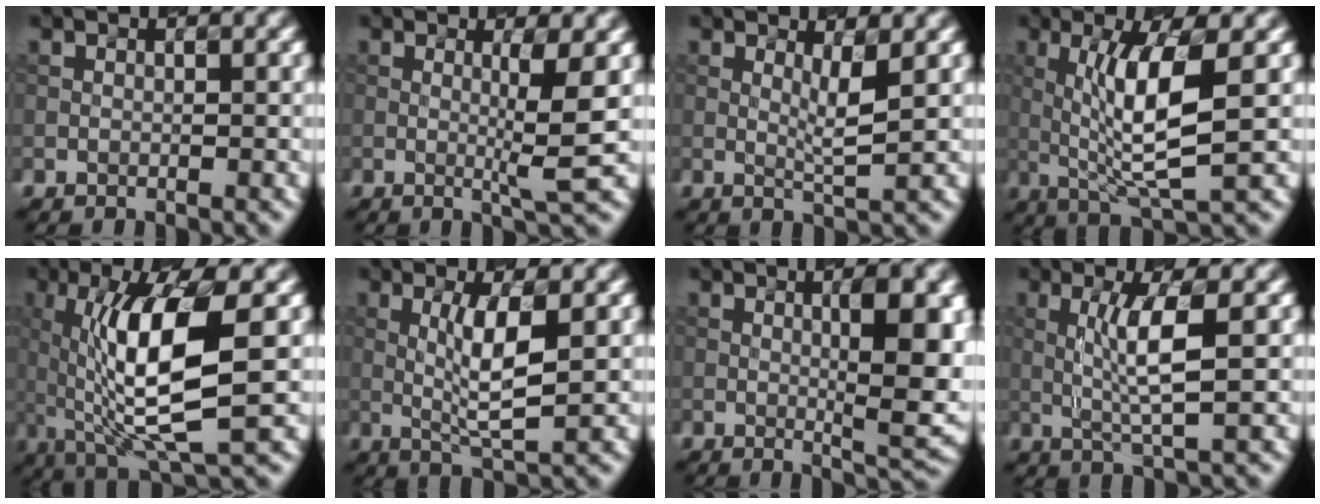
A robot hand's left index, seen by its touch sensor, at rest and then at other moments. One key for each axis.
{"total": 3.4, "fx": 0.1, "fy": 0.1, "fz": 3.4, "tx": -0.056, "ty": -0.007, "tz": 0.010}
{"total": 2.1, "fx": 0.6, "fy": 0.2, "fz": 2.0, "tx": -0.033, "ty": -0.006, "tz": 0.018}
{"total": 6.8, "fx": 0.5, "fy": 1.2, "fz": 6.6, "tx": -0.121, "ty": -0.001, "tz": 0.025}
{"total": 9.8, "fx": 0.4, "fy": 2.6, "fz": 9.4, "tx": -0.160, "ty": 0.000, "tz": 0.020}
{"total": 4.1, "fx": 0.4, "fy": 0.5, "fz": 4.1, "tx": -0.086, "ty": -0.002, "tz": 0.021}
{"total": 7.5, "fx": 0.8, "fy": 1.7, "fz": 7.2, "tx": -0.087, "ty": -0.002, "tz": 0.025}
{"total": 4.0, "fx": 0.5, "fy": 0.1, "fz": 3.9, "tx": -0.086, "ty": 0.003, "tz": 0.026}